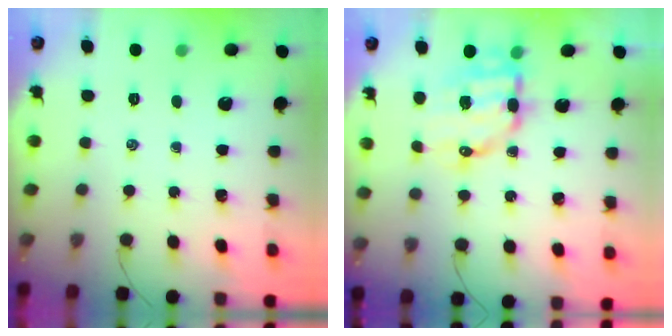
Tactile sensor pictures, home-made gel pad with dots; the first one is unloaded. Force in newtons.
{"total": 10.6, "press": 10.4, "slide": 2.2}